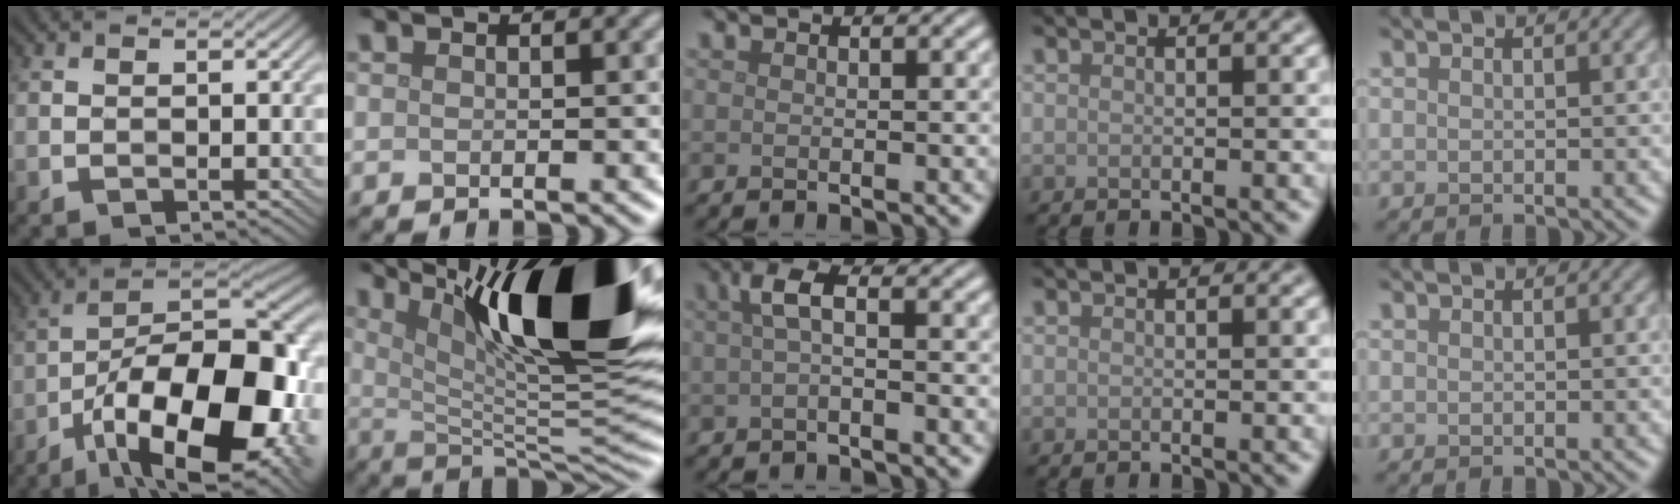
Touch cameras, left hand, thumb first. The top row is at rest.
{"thumb": {"total": 21.1, "force": [-9.6, 8.8, 16.7], "torque": [-0.247, -0.005, -0.160]}, "index": {"total": 17.3, "force": [7.4, 4.6, 14.9], "torque": [-0.224, 0.004, 0.124]}, "middle": {"total": 2.5, "force": [0.2, 0.7, 2.3], "torque": [-0.047, 0.007, -0.001]}}